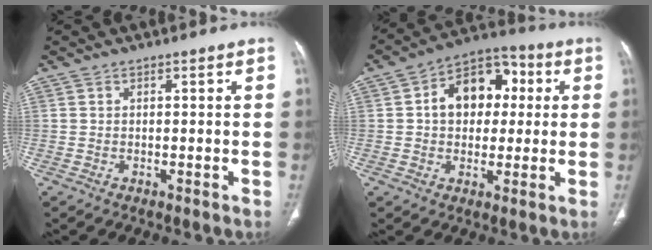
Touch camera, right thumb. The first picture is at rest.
{"total": 13.1, "force": [2.1, 9.4, 8.9], "torque": [-0.094, 0.022, 0.023]}